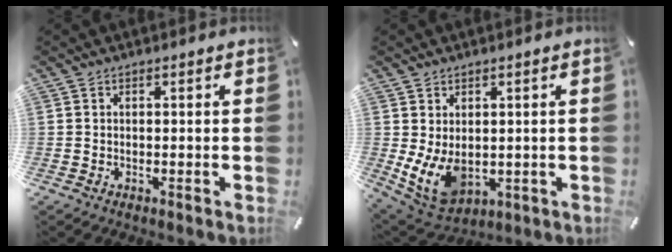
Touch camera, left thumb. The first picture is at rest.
{"total": 8.5, "force": [0.3, 6.4, 5.6], "torque": [-0.112, -0.011, 0.011]}